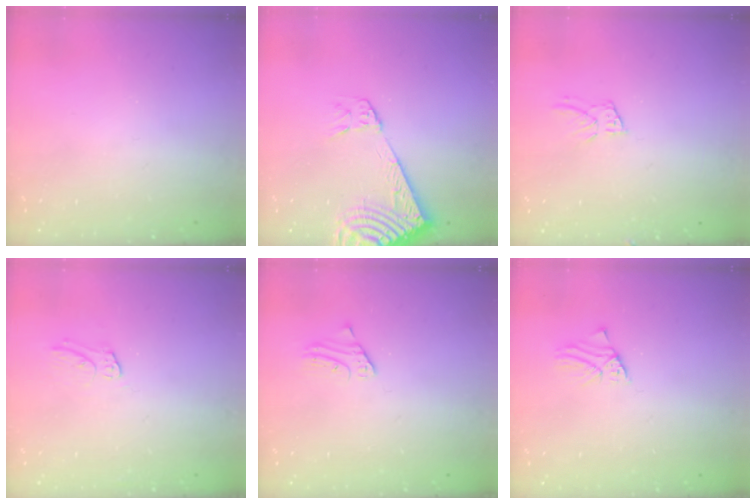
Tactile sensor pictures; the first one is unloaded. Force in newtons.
{"total": 12.0, "press": 11.7, "slide": 2.4}
{"total": 6.7, "press": 6.7, "slide": 0.4}
{"total": 6.8, "press": 6.8, "slide": 0.4}
{"total": 2.2, "press": 2.2, "slide": 0.2}
{"total": 1.4, "press": 1.3, "slide": 0.1}